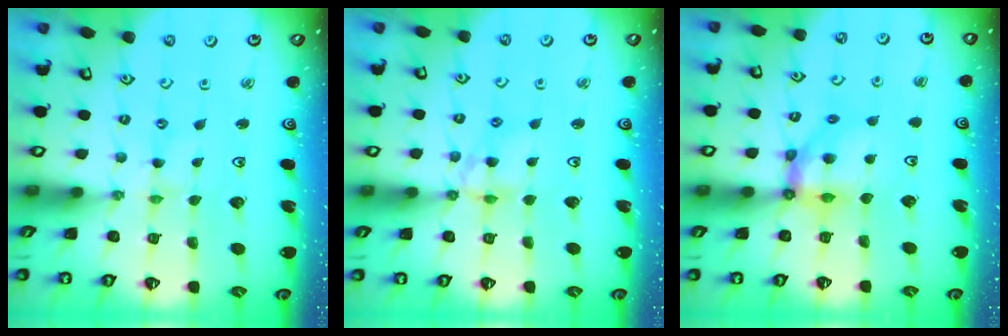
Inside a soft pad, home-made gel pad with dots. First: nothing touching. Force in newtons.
{"total": 8.2, "press": 8.1, "slide": 0.7}
{"total": 9.0, "press": 8.9, "slide": 1.7}